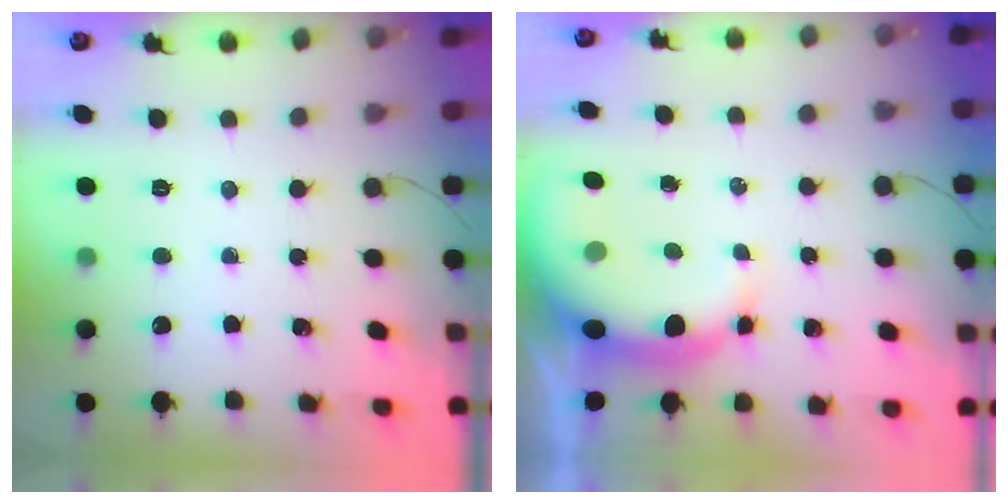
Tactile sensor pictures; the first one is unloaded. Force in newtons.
{"total": 8.0, "press": 7.8, "slide": 1.6}